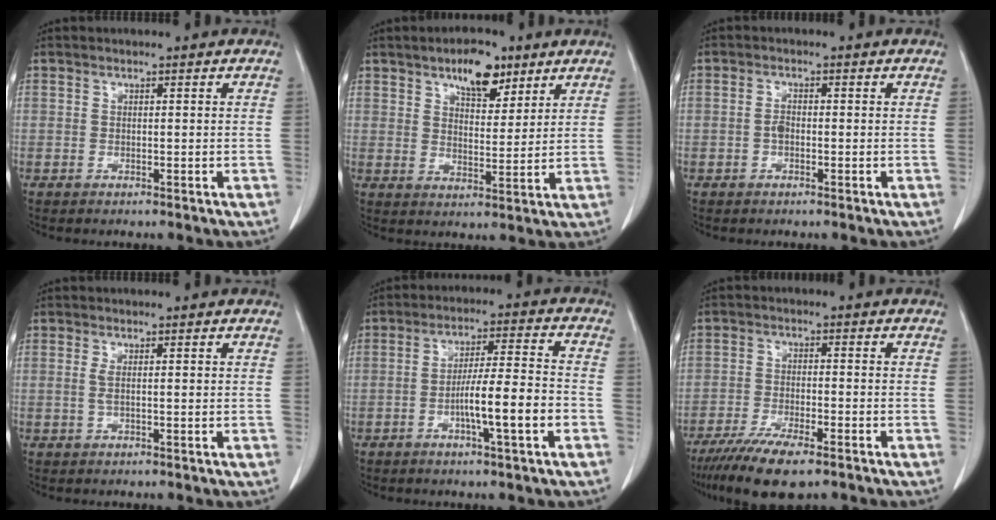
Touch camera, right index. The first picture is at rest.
{"total": 7.8, "force": [5.1, 3.3, 4.9], "torque": [-0.075, 0.005, 0.084]}
{"total": 1.4, "force": [-0.4, 0.7, 1.2], "torque": [-0.022, 0.004, -0.008]}
{"total": 1.7, "force": [0.2, 0.4, 1.6], "torque": [-0.035, 0.005, 0.005]}
{"total": 9.3, "force": [-3.1, 0.2, 8.7], "torque": [-0.146, 0.007, -0.053]}
{"total": 9.3, "force": [-6.7, 1.9, 6.2], "torque": [-0.105, -0.019, -0.108]}